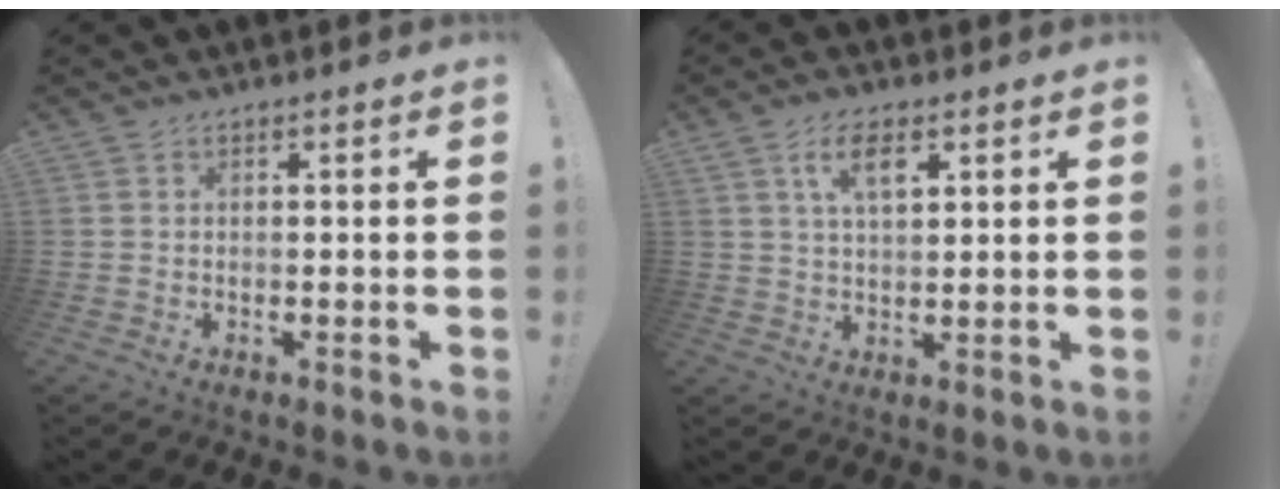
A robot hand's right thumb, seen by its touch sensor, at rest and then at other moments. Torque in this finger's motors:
{"motor_torque": [-0.04, 0.13, 0.43, 0.13, 0.27]}